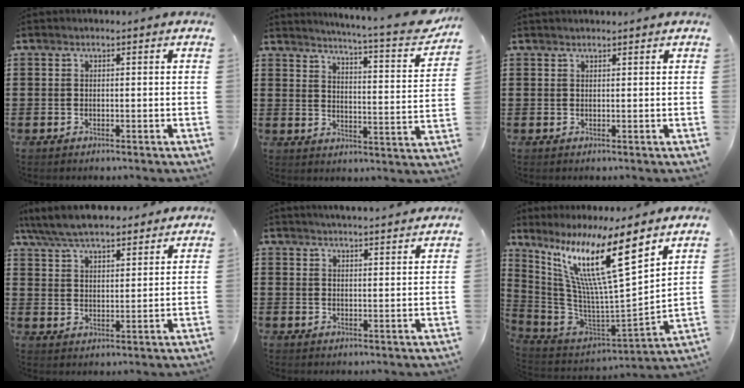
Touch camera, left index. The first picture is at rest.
{"total": 6.0, "force": [5.1, -0.6, 3.1], "torque": [-0.067, -0.044, 0.078]}
{"total": 0.6, "force": [0.6, 0.1, 0.1], "torque": [-0.003, -0.001, 0.012]}
{"total": 7.4, "force": [6.7, 1.7, 2.5], "torque": [-0.072, -0.017, 0.124]}
{"total": 3.0, "force": [3.0, -0.4, 0.2], "torque": [-0.013, -0.014, 0.054]}
{"total": 16.0, "force": [9.6, 1.3, 12.7], "torque": [-0.288, -0.055, 0.148]}